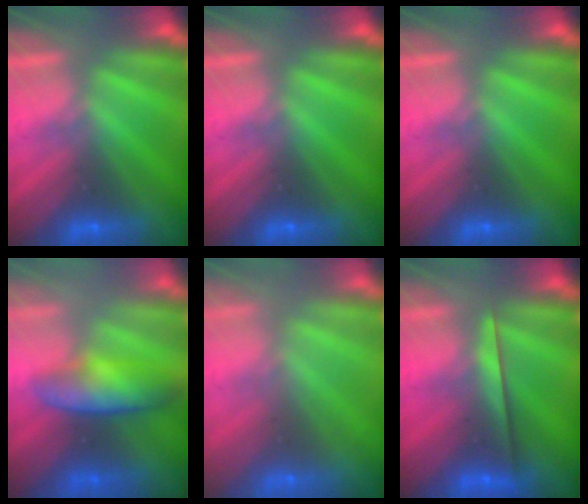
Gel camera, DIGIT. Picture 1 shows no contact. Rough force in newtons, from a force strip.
{"total": 0.0}
{"total": 0.0}
{"total": 3.5}
{"total": 7.5}
{"total": 2.4}